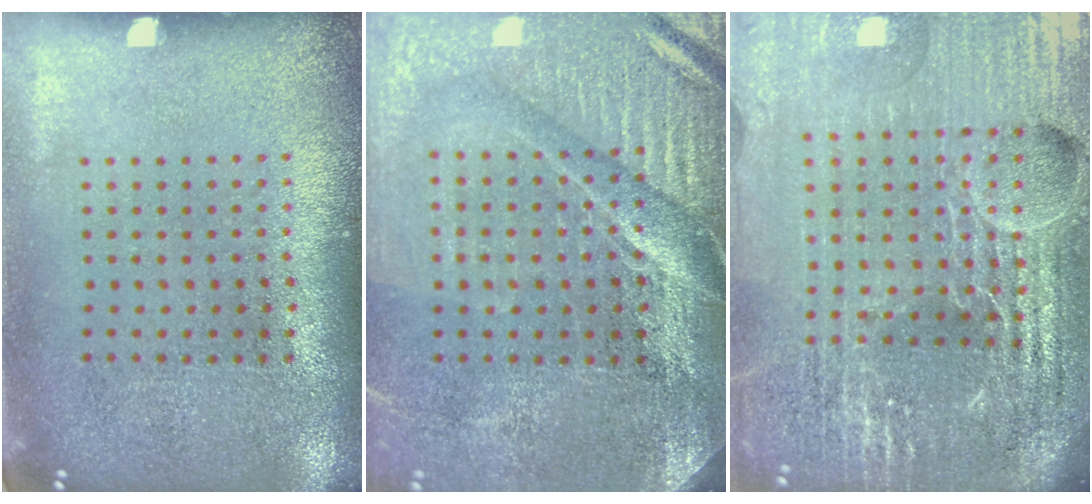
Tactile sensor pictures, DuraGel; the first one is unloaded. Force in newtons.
{"total": 4.0, "press": 3.7, "slide": 1.6}
{"total": 6.5, "press": 5.7, "slide": 3.1}